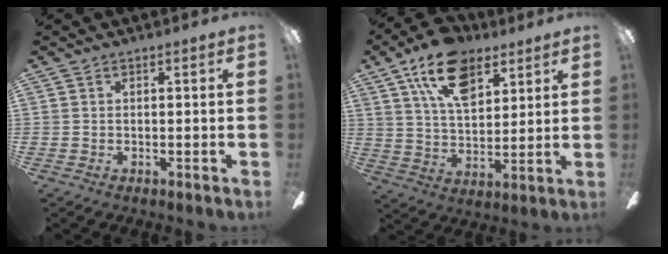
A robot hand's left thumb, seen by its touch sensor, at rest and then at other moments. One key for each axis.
{"total": 16.5, "fx": 9.4, "fy": 9.0, "fz": 10.1, "tx": -0.170, "ty": -0.022, "tz": 0.169}